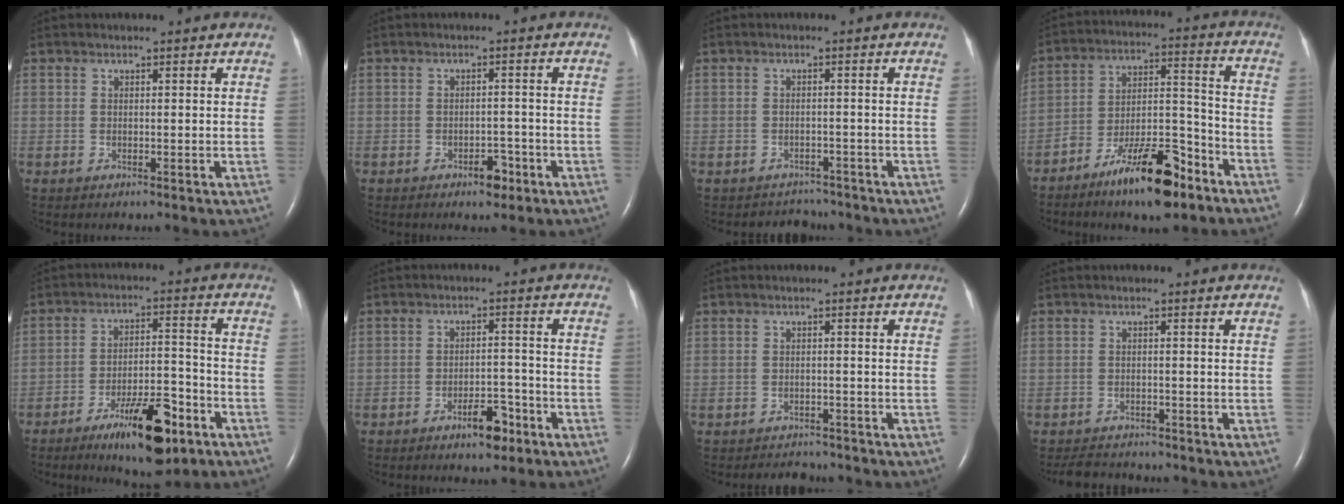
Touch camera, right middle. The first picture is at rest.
{"total": 2.9, "force": [-1.8, 1.5, 1.8], "torque": [-0.023, 0.004, -0.023]}
{"total": 3.1, "force": [-2.8, 1.1, -0.8], "torque": [0.004, 0.006, -0.040]}
{"total": 14.4, "force": [-9.8, 3.7, 9.9], "torque": [-0.165, 0.017, -0.168]}
{"total": 12.5, "force": [-7.3, 3.3, 9.5], "torque": [-0.154, 0.001, -0.112]}
{"total": 5.1, "force": [-3.3, 1.8, 3.4], "torque": [-0.052, 0.005, -0.050]}
{"total": 3.1, "force": [-2.9, 1.0, -0.2], "torque": [-0.003, -0.003, -0.043]}
{"total": 4.7, "force": [-4.5, 1.1, 0.8], "torque": [-0.016, -0.010, -0.070]}